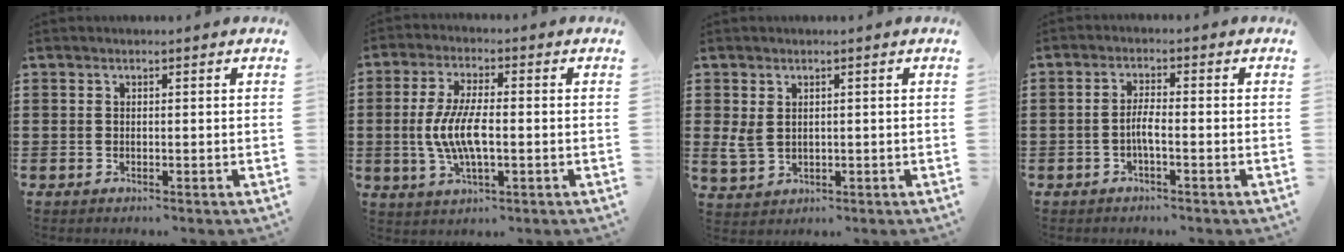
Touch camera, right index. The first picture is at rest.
{"total": 7.6, "force": [-1.1, 2.6, 7.1], "torque": [-0.158, -0.007, -0.029]}
{"total": 2.7, "force": [1.0, 1.9, 1.7], "torque": [-0.045, 0.002, 0.017]}
{"total": 2.6, "force": [-1.1, 0.4, 2.3], "torque": [-0.050, -0.001, -0.023]}